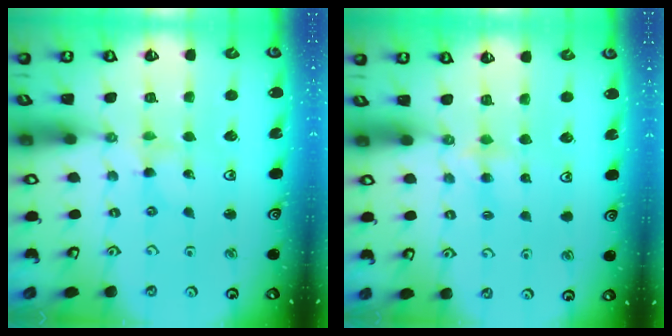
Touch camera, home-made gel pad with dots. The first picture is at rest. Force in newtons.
{"total": 3.3, "press": 3.3, "slide": 0.5}